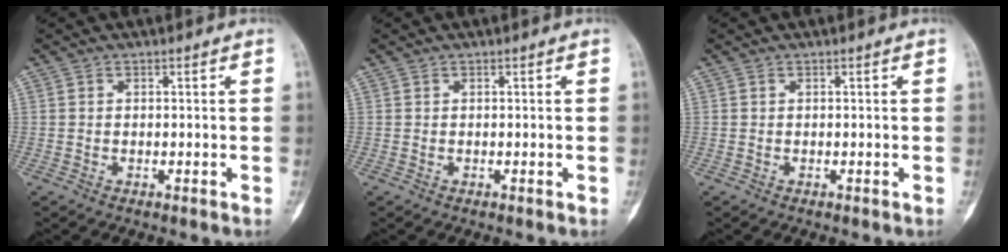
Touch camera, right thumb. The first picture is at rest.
{"total": 0.0}
{"total": 0.0}